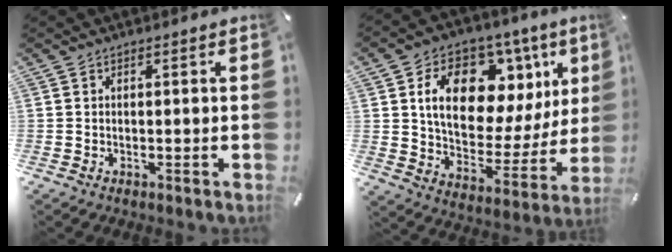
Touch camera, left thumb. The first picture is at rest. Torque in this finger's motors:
{"motor_torque": [1.44, 0.29, 1.96, -0.81, 0.47]}